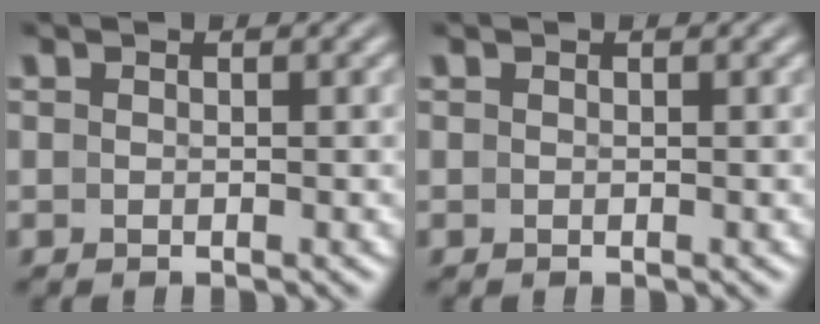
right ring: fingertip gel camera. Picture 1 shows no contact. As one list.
[{"total": 0.0}]